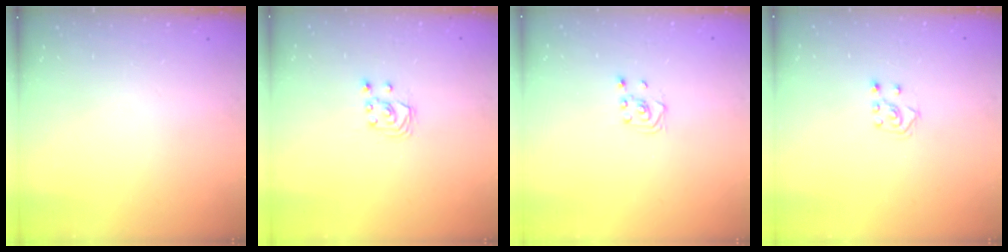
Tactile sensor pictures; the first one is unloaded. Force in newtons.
{"total": 2.6, "press": 2.6, "slide": 0.3}
{"total": 2.3, "press": 2.2, "slide": 0.8}
{"total": 4.6, "press": 4.5, "slide": 0.8}